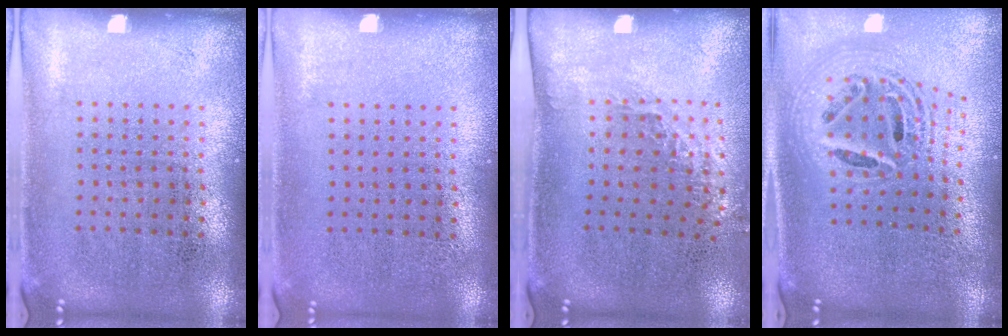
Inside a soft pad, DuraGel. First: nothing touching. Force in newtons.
{"total": 0.0}
{"total": 1.2, "press": 1.0, "slide": 0.8}
{"total": 2.3, "press": 1.8, "slide": 1.5}